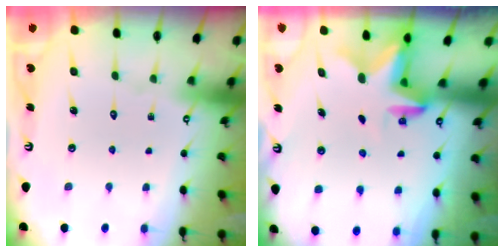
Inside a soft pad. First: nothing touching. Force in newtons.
{"total": 2.7, "press": 2.6, "slide": 0.5}